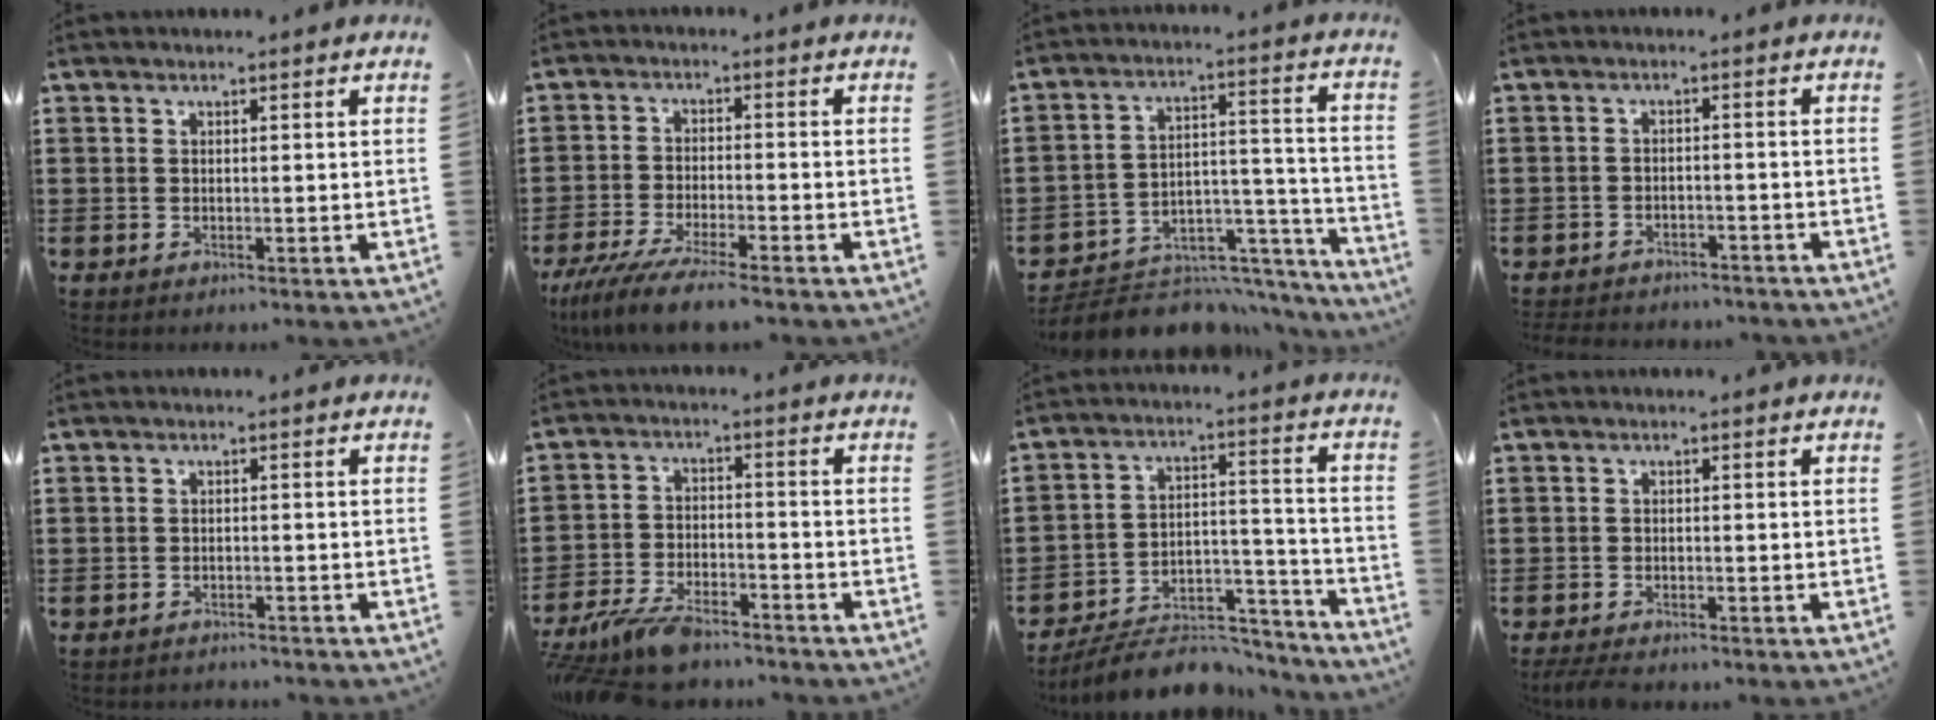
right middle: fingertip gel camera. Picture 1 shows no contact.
{"total": 6.0, "force": [-5.3, -0.2, 2.7], "torque": [-0.064, -0.020, -0.102]}
{"total": 6.7, "force": [-6.0, 2.6, 1.6], "torque": [-0.022, 0.012, -0.110]}
{"total": 2.8, "force": [-2.7, 0.4, -0.1], "torque": [-0.007, -0.003, -0.059]}
{"total": 1.3, "force": [-1.3, 0.2, -0.1], "torque": [-0.003, 0.001, -0.030]}
{"total": 7.4, "force": [-6.6, 1.9, 2.8], "torque": [-0.064, 0.006, -0.128]}
{"total": 8.5, "force": [-7.7, 2.4, 2.5], "torque": [-0.032, 0.027, -0.144]}
{"total": 1.6, "force": [-1.5, 0.3, 0.4], "torque": [-0.019, -0.002, -0.033]}